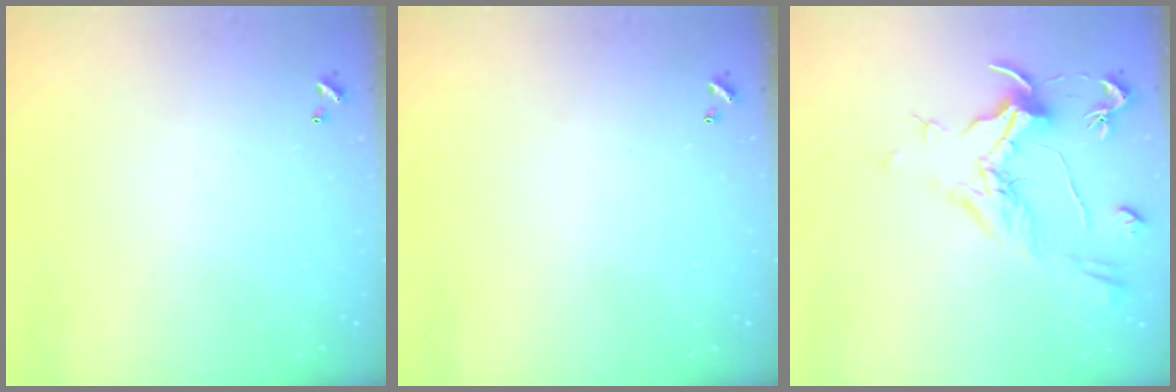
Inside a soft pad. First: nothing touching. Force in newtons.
{"total": 0.0}
{"total": 1.1, "press": 0.1, "slide": 1.1}